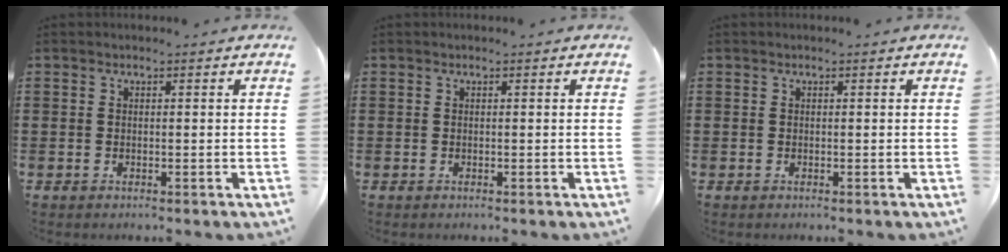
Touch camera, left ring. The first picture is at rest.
{"total": 0.0}
{"total": 0.0}